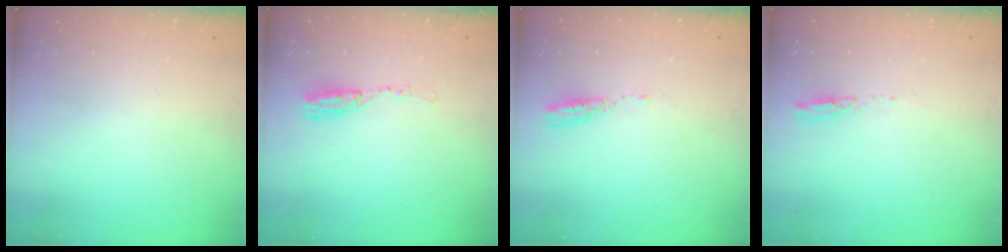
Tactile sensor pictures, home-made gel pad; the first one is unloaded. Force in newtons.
{"total": 8.1, "press": 8.1, "slide": 0.6}
{"total": 3.5, "press": 3.5, "slide": 0.3}
{"total": 2.4, "press": 2.4, "slide": 0.3}